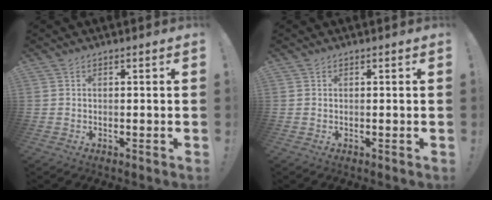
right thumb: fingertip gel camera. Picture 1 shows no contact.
{"total": 0.0}